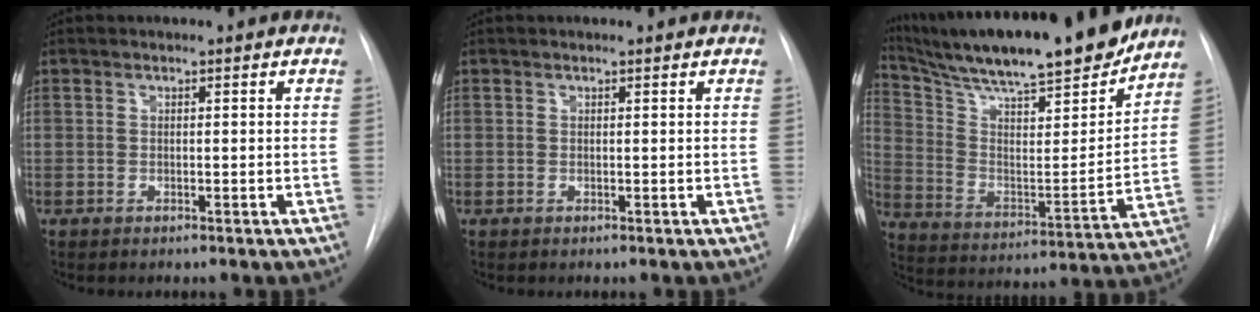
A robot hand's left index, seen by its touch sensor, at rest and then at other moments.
{"total": 0.7, "force": [0.7, 0.0, 0.0], "torque": [-0.008, 0.000, 0.006]}
{"total": 25.0, "force": [21.8, 2.2, 12.0], "torque": [-0.219, -0.032, 0.334]}